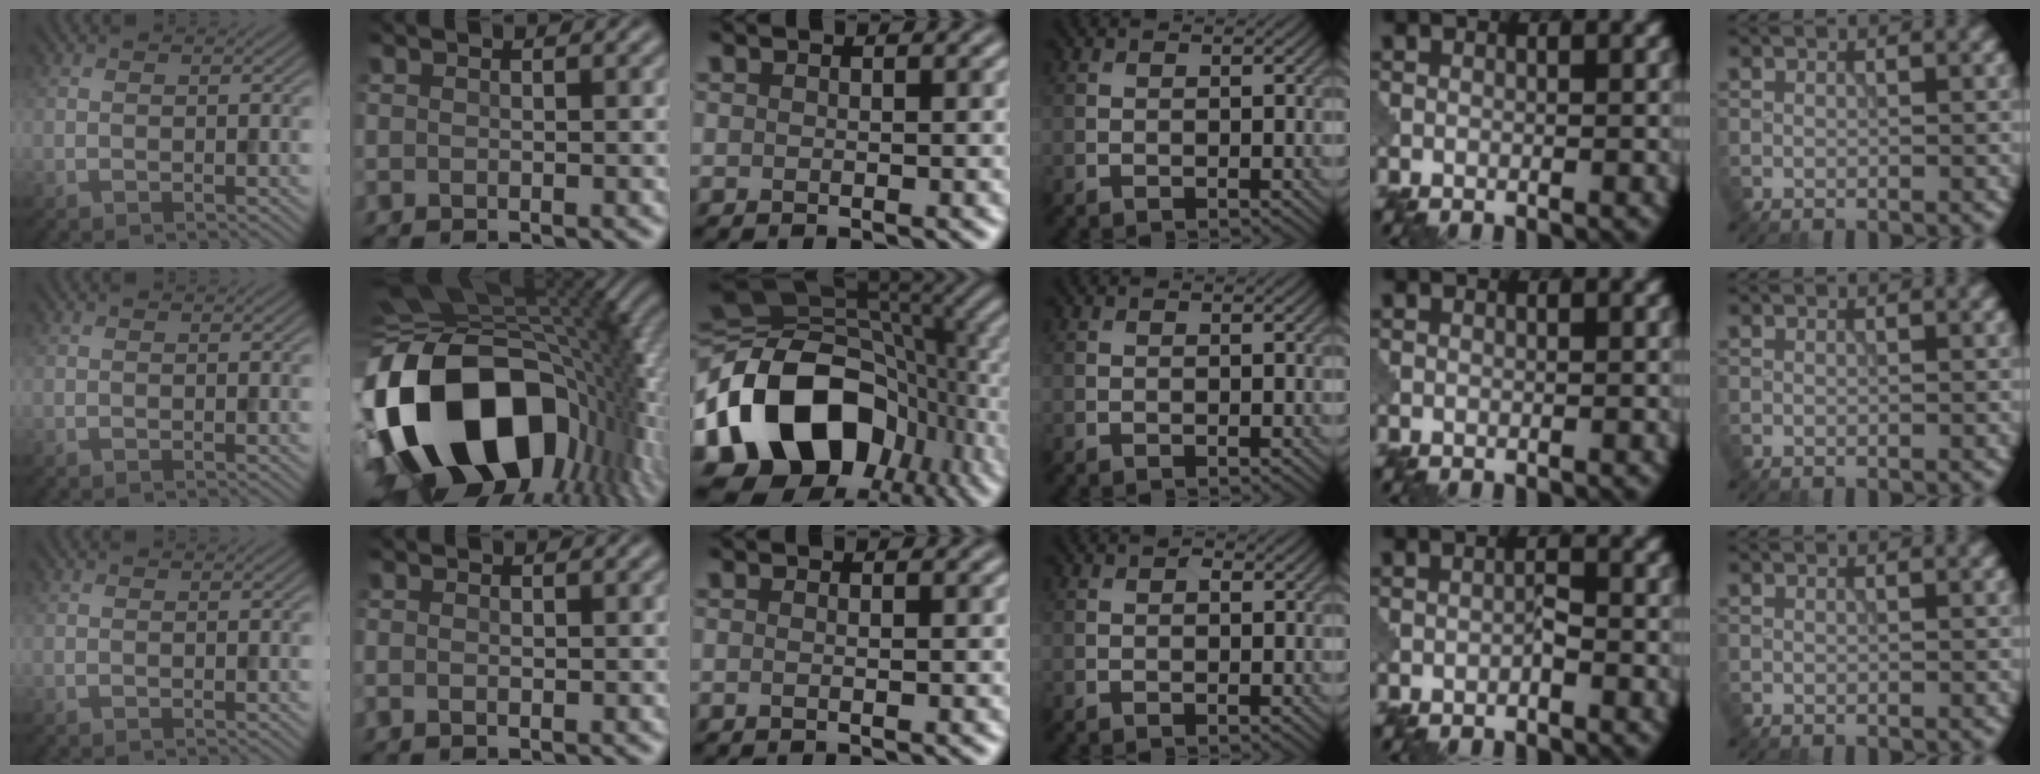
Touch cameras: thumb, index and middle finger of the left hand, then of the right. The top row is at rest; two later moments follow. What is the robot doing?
{"motion": "disassemble", "object": "puzzle pieces"}